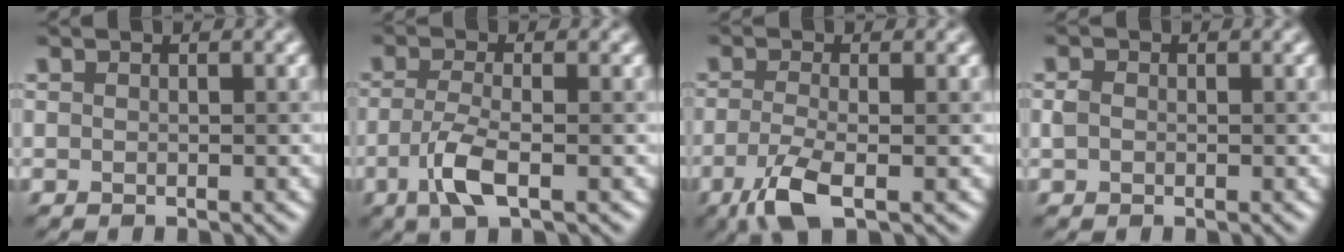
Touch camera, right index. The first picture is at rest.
{"total": 3.2, "force": [-1.3, 1.0, 2.8], "torque": [-0.064, 0.006, -0.020]}
{"total": 4.0, "force": [-2.0, 1.2, 3.3], "torque": [-0.070, -0.001, -0.039]}
{"total": 0.9, "force": [-0.1, 0.9, 0.2], "torque": [-0.004, 0.009, 0.004]}